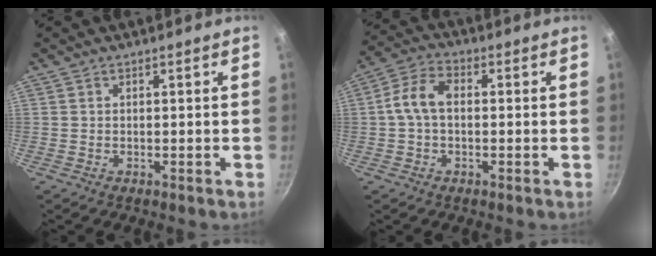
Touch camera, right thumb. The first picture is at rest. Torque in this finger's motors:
{"motor_torque": [0.04, 0.06, 0.13, -0.13, 0.13]}